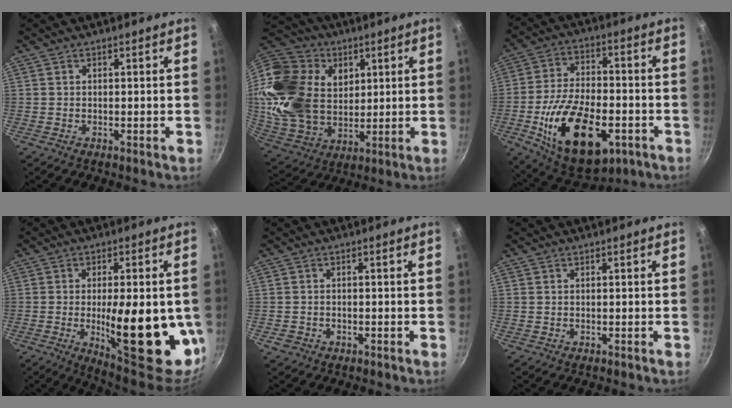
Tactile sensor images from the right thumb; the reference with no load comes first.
{"total": 26.0, "force": [8.3, 19.3, 15.4], "torque": [-0.291, -0.009, 0.163]}
{"total": 22.1, "force": [-7.3, 11.8, 17.2], "torque": [-0.284, 0.020, -0.112]}
{"total": 22.2, "force": [-3.1, 7.7, 20.6], "torque": [-0.263, -0.017, -0.032]}
{"total": 1.6, "force": [-0.8, 1.3, 0.6], "torque": [-0.013, 0.006, -0.009]}
{"total": 0.0}